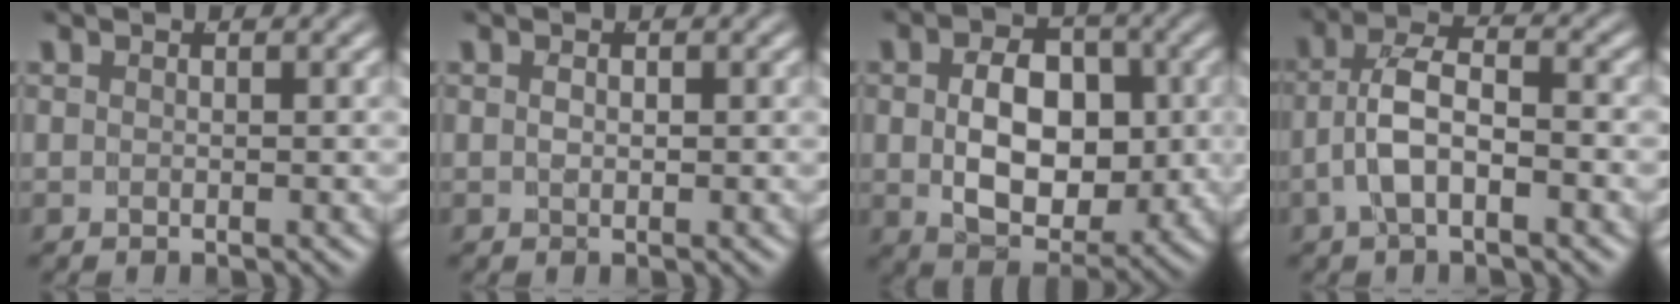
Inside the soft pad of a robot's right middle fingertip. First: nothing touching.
{"total": 0.7, "force": [-0.1, 0.3, 0.6], "torque": [-0.009, -0.006, 0.005]}
{"total": 7.9, "force": [-0.2, 5.0, 6.1], "torque": [-0.085, -0.020, 0.005]}
{"total": 5.1, "force": [-0.5, 3.0, 4.1], "torque": [-0.079, -0.003, -0.011]}